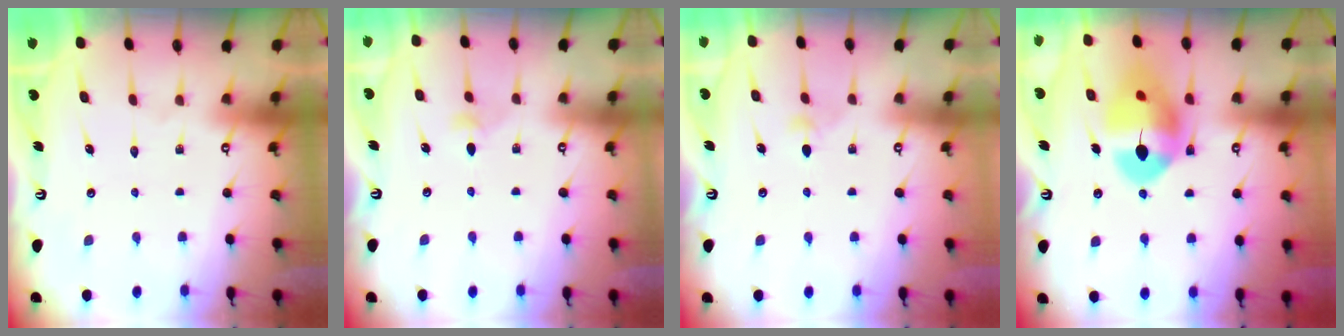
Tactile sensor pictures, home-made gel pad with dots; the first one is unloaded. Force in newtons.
{"total": 4.2, "press": 4.1, "slide": 0.9}
{"total": 2.5, "press": 2.4, "slide": 0.6}
{"total": 13.6, "press": 13.5, "slide": 1.6}